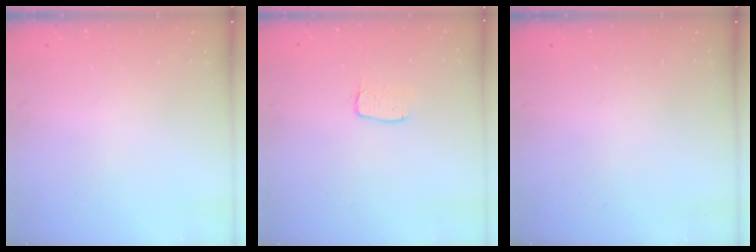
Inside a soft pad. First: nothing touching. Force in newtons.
{"total": 3.8, "press": 3.8, "slide": 0.3}
{"total": 0.0}